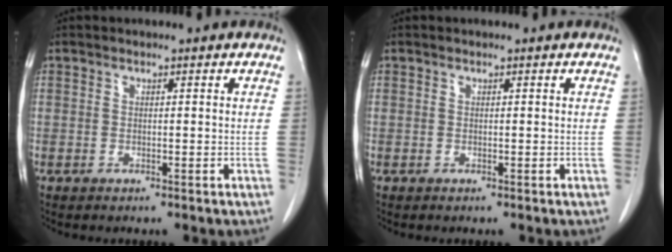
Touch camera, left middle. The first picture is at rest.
{"total": 0.0}